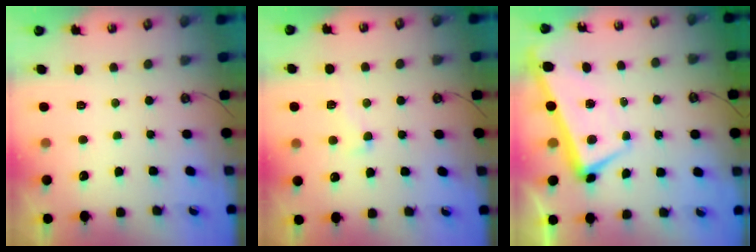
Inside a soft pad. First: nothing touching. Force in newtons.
{"total": 1.8, "press": 1.5, "slide": 1.0}
{"total": 2.5, "press": 2.4, "slide": 0.4}